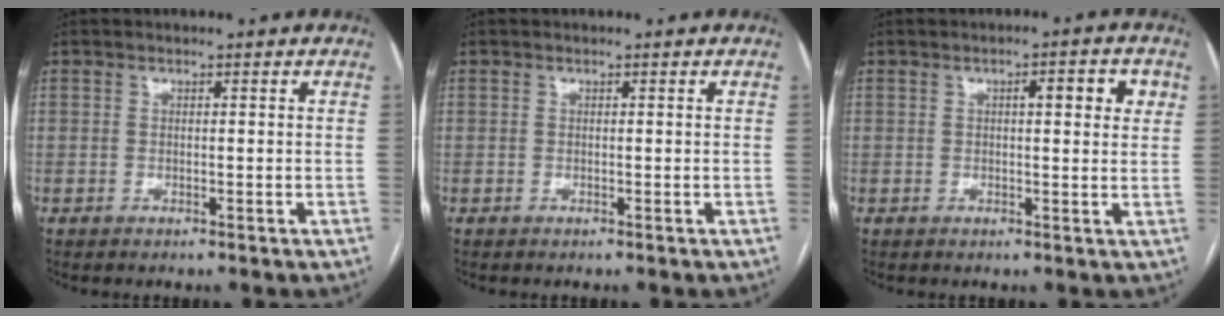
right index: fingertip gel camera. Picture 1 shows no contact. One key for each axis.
{"total": 0.0}
{"total": 4.8, "fx": 1.6, "fy": 1.1, "fz": 4.4, "tx": -0.060, "ty": 0.010, "tz": 0.019}